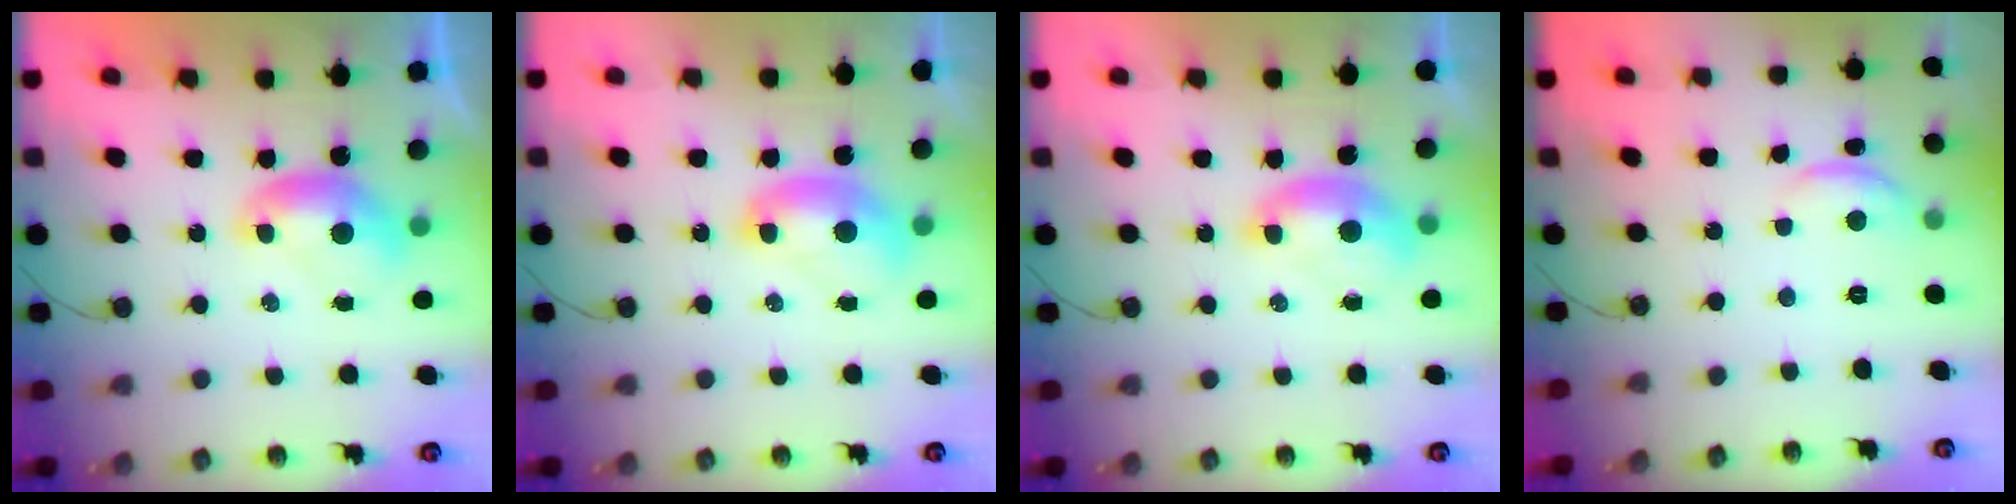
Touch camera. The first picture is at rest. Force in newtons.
{"total": 2.0, "press": 2.0, "slide": 0.0}
{"total": 1.7, "press": 1.6, "slide": 0.7}
{"total": 1.7, "press": 1.6, "slide": 0.5}